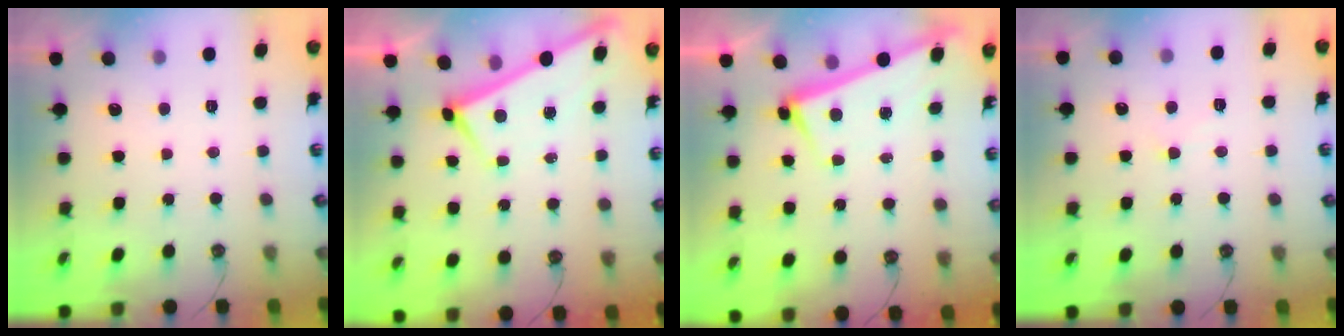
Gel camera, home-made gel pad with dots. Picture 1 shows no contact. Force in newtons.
{"total": 1.7, "press": 1.7, "slide": 0.2}
{"total": 2.6, "press": 2.5, "slide": 0.7}
{"total": 0.6, "press": 0.5, "slide": 0.4}